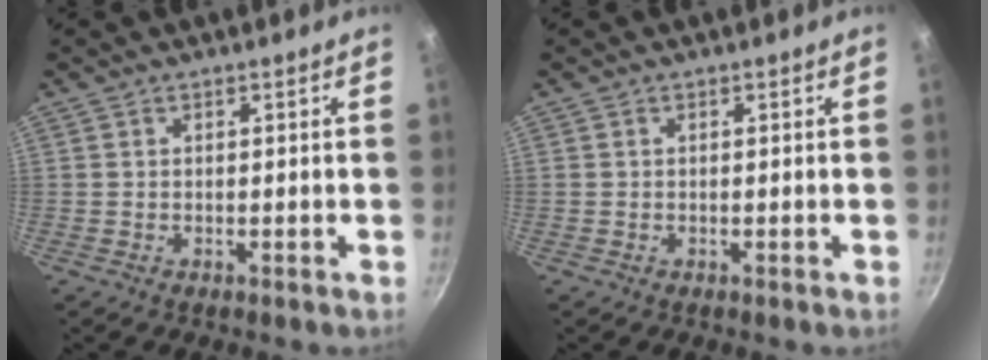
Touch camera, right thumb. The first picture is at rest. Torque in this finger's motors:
{"motor_torque": [0.05, -0.12, -0.16, 0.65, 0.03]}